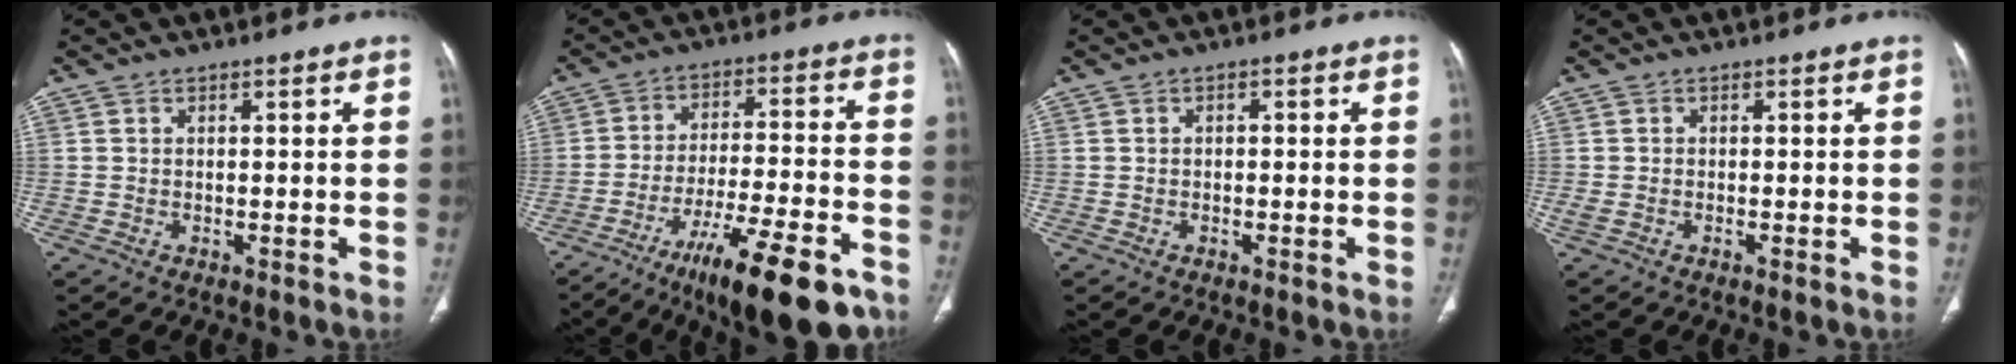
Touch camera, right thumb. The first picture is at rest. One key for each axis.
{"total": 18.9, "fx": -12.1, "fy": 4.7, "fz": 13.8, "tx": -0.191, "ty": 0.057, "tz": -0.188}
{"total": 0.7, "fx": 0.0, "fy": 0.5, "fz": 0.5, "tx": -0.007, "ty": 0.002, "tz": -0.002}
{"total": 1.4, "fx": -0.5, "fy": 0.6, "fz": 1.1, "tx": -0.033, "ty": 0.000, "tz": -0.009}